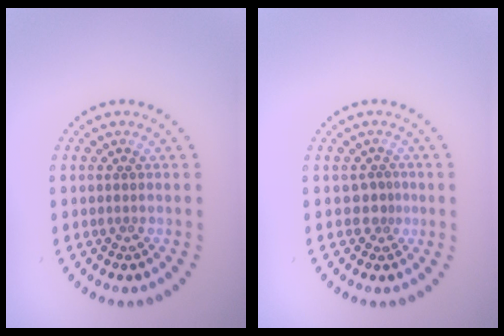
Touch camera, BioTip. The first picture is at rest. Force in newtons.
{"total": 1.2, "press": 0.8, "slide": 0.9}